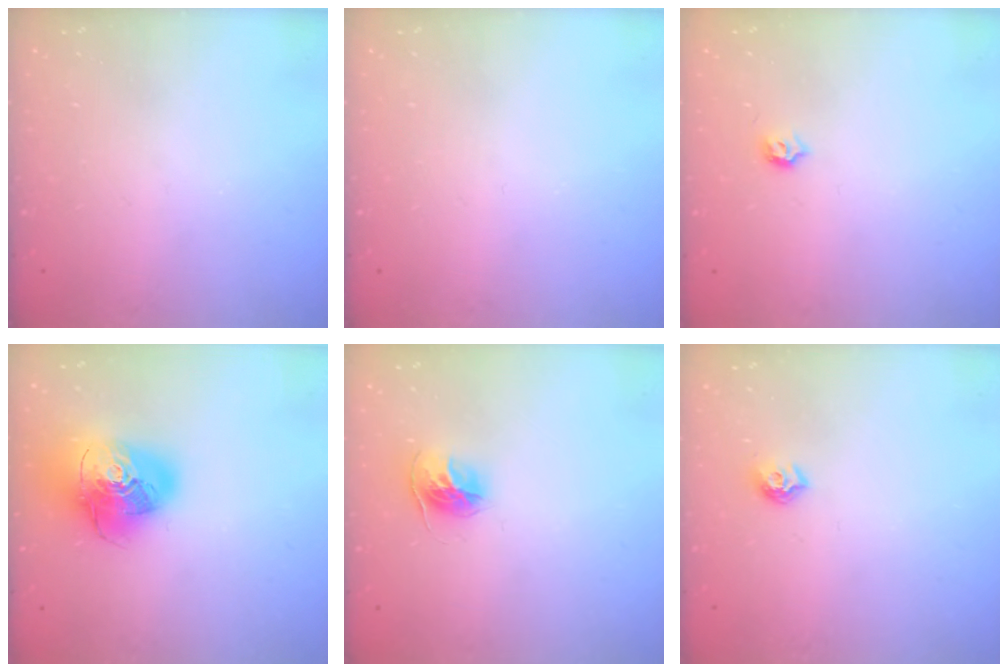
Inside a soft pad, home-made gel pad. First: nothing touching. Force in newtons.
{"total": 0.0}
{"total": 3.4, "press": 3.3, "slide": 0.5}
{"total": 19.1, "press": 18.9, "slide": 2.6}
{"total": 11.1, "press": 11.1, "slide": 0.9}
{"total": 6.9, "press": 6.8, "slide": 0.7}